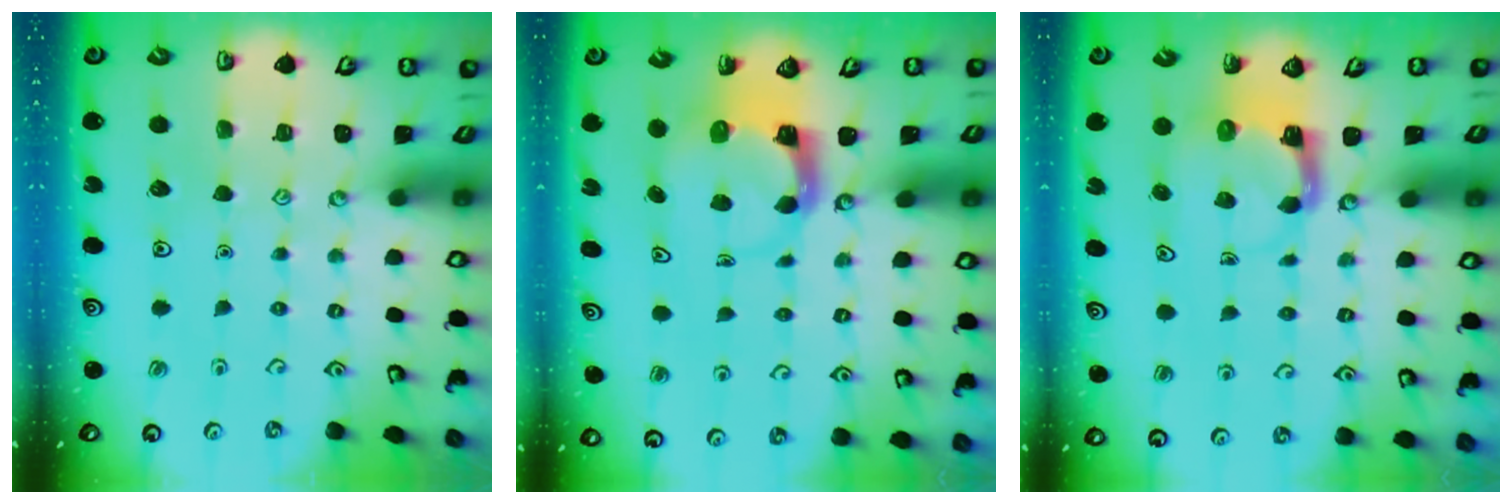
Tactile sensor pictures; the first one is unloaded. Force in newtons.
{"total": 3.8, "press": 3.7, "slide": 0.5}
{"total": 4.0, "press": 3.9, "slide": 0.7}